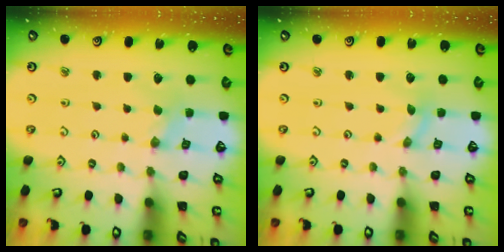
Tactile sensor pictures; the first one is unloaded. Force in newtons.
{"total": 0.0}